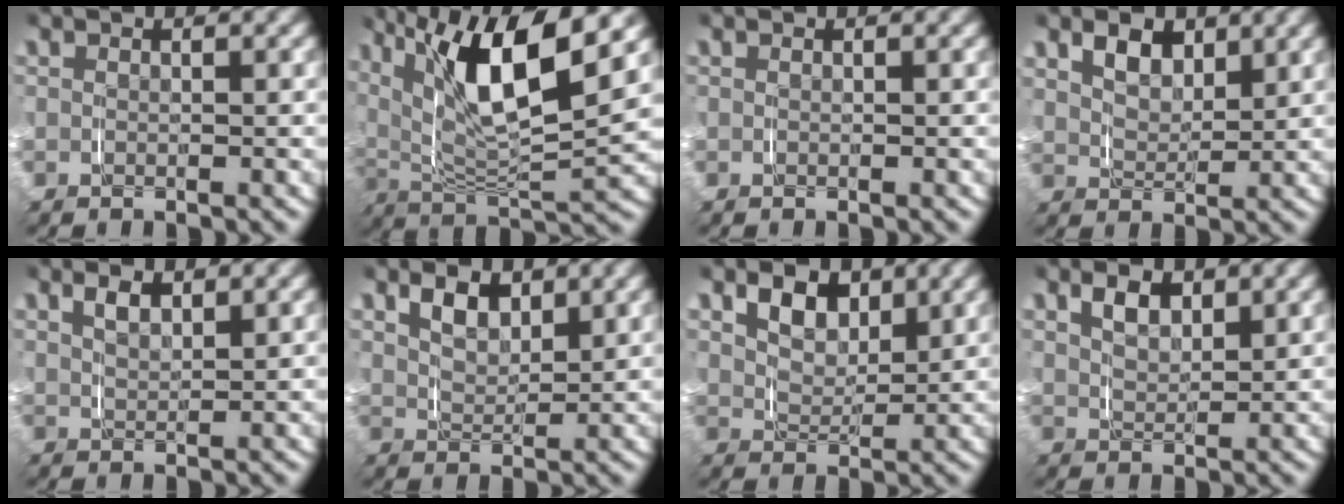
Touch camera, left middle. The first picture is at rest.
{"total": 11.4, "force": [4.8, 4.7, 9.2], "torque": [-0.161, 0.009, 0.075]}
{"total": 0.0}
{"total": 3.7, "force": [2.2, 2.2, 2.0], "torque": [-0.040, -0.004, 0.038]}
{"total": 2.0, "force": [1.4, 0.7, 1.3], "torque": [-0.022, -0.003, 0.031]}
{"total": 3.7, "force": [2.2, 2.2, 2.1], "torque": [-0.040, -0.002, 0.036]}
{"total": 4.6, "force": [2.5, 3.0, 2.4], "torque": [-0.049, -0.001, 0.041]}
{"total": 3.1, "force": [1.8, 1.6, 1.9], "torque": [-0.034, -0.004, 0.035]}